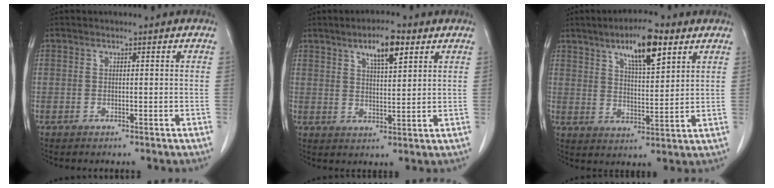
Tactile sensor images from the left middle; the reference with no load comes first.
{"total": 6.4, "force": [3.7, 1.5, 5.0], "torque": [-0.087, 0.003, 0.060]}
{"total": 9.9, "force": [5.8, 2.3, 7.7], "torque": [-0.131, 0.004, 0.096]}